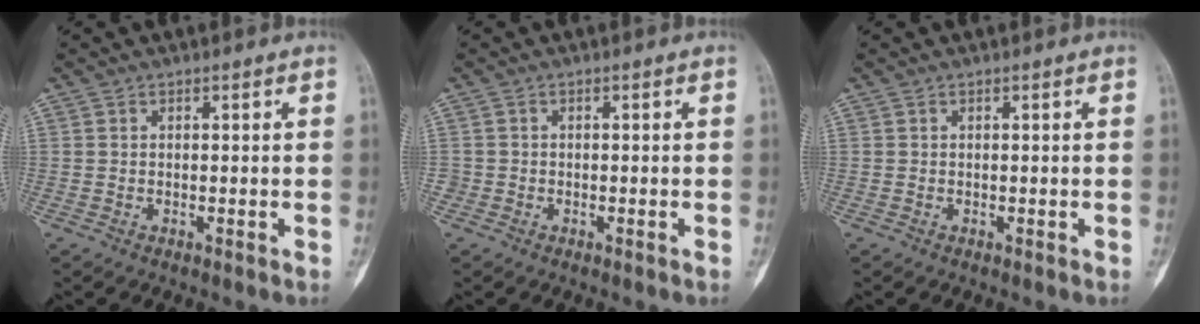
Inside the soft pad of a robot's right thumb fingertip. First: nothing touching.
{"total": 1.1, "force": [-0.7, 0.9, 0.0], "torque": [0.003, 0.004, -0.018]}
{"total": 0.0}